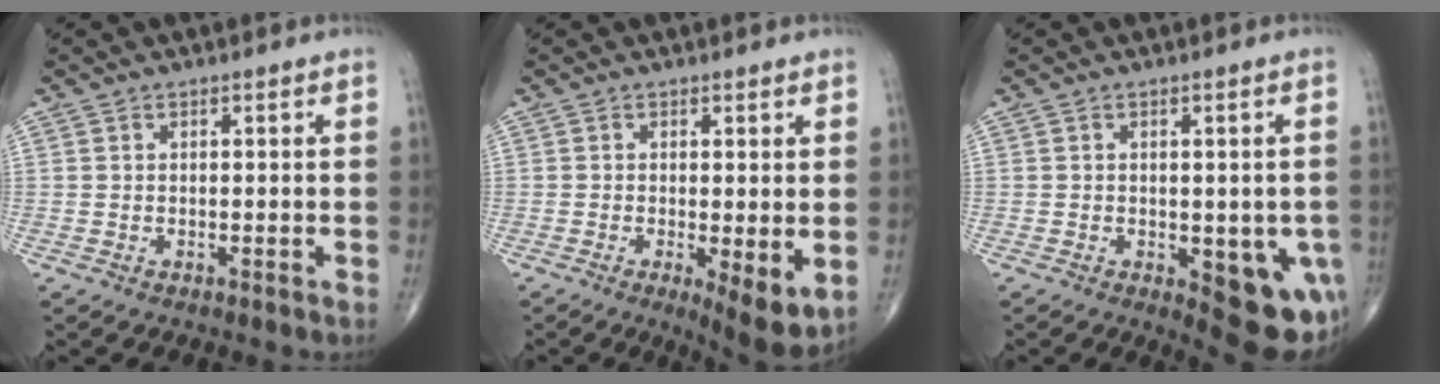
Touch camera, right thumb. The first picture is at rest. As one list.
[{"total": 6.9, "force": [-1.2, 2.0, 6.4], "torque": [-0.098, -0.023, -0.018]}, {"total": 11.7, "force": [-3.6, 5.2, 9.8], "torque": [-0.095, -0.009, -0.032]}]